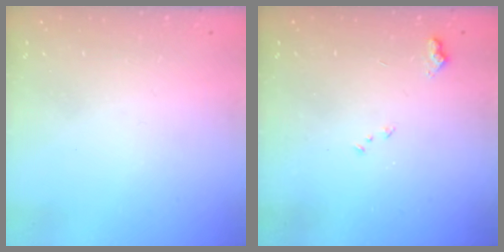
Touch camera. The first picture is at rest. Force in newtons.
{"total": 7.7, "press": 7.7, "slide": 0.8}